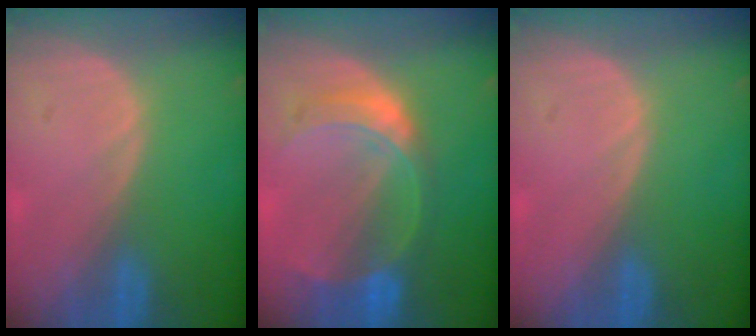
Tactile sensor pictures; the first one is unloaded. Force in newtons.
{"total": 7.6, "press": 6.6, "slide": 3.8}
{"total": 0.0}